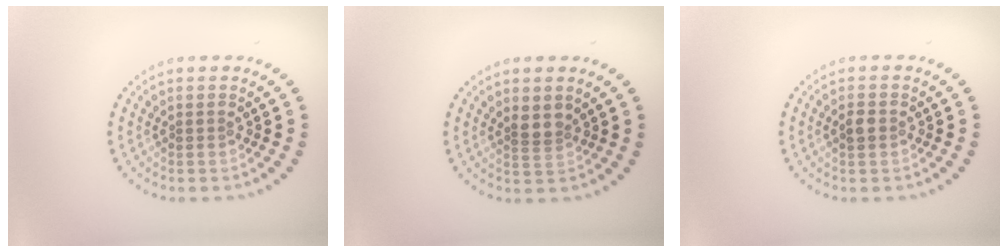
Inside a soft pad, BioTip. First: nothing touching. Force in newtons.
{"total": 1.8, "press": 1.5, "slide": 1.0}
{"total": 1.3, "press": 1.3, "slide": 0.1}